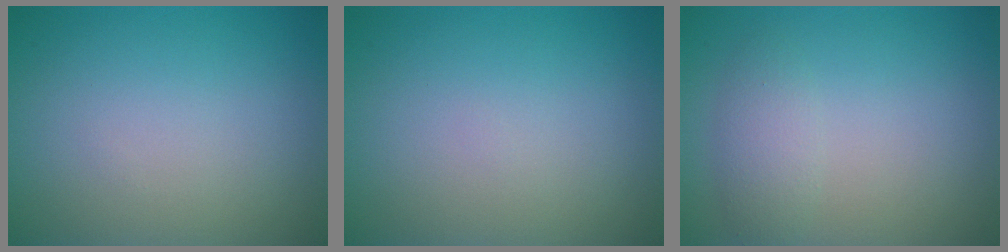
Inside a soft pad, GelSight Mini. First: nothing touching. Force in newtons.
{"total": 0.0}
{"total": 2.0, "press": 2.0, "slide": 0.1}